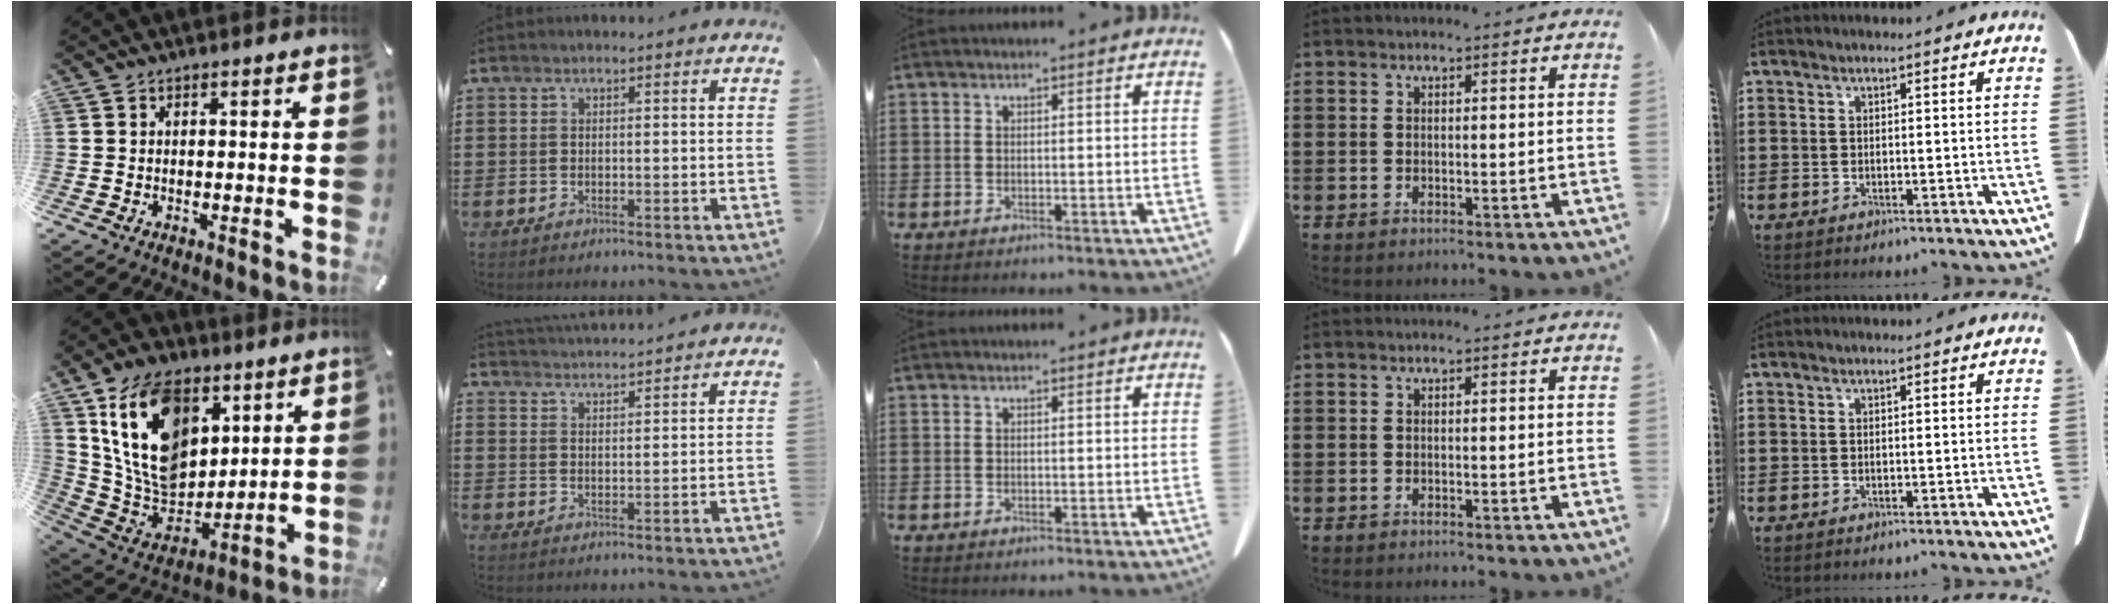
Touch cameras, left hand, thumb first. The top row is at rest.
{"thumb": {"total": 19.8, "force": [8.3, 13.8, 11.5], "torque": [-0.237, -0.038, 0.154]}, "index": {"total": 3.1, "force": [3.1, -0.4, -0.2], "torque": [-0.006, -0.017, 0.056]}}